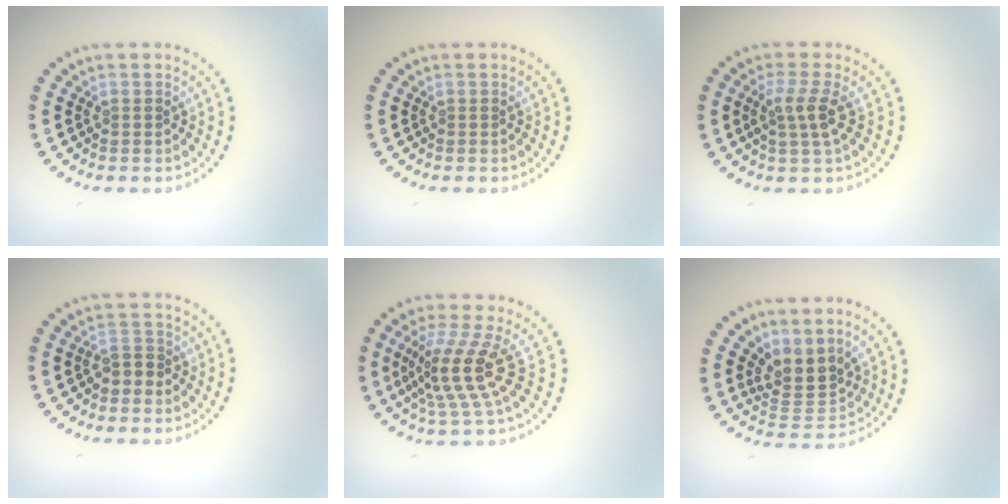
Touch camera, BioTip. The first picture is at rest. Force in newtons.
{"total": 0.0}
{"total": 2.5, "press": 2.1, "slide": 1.4}
{"total": 1.8, "press": 1.6, "slide": 0.8}
{"total": 4.5, "press": 3.1, "slide": 3.2}
{"total": 3.2, "press": 2.4, "slide": 2.2}